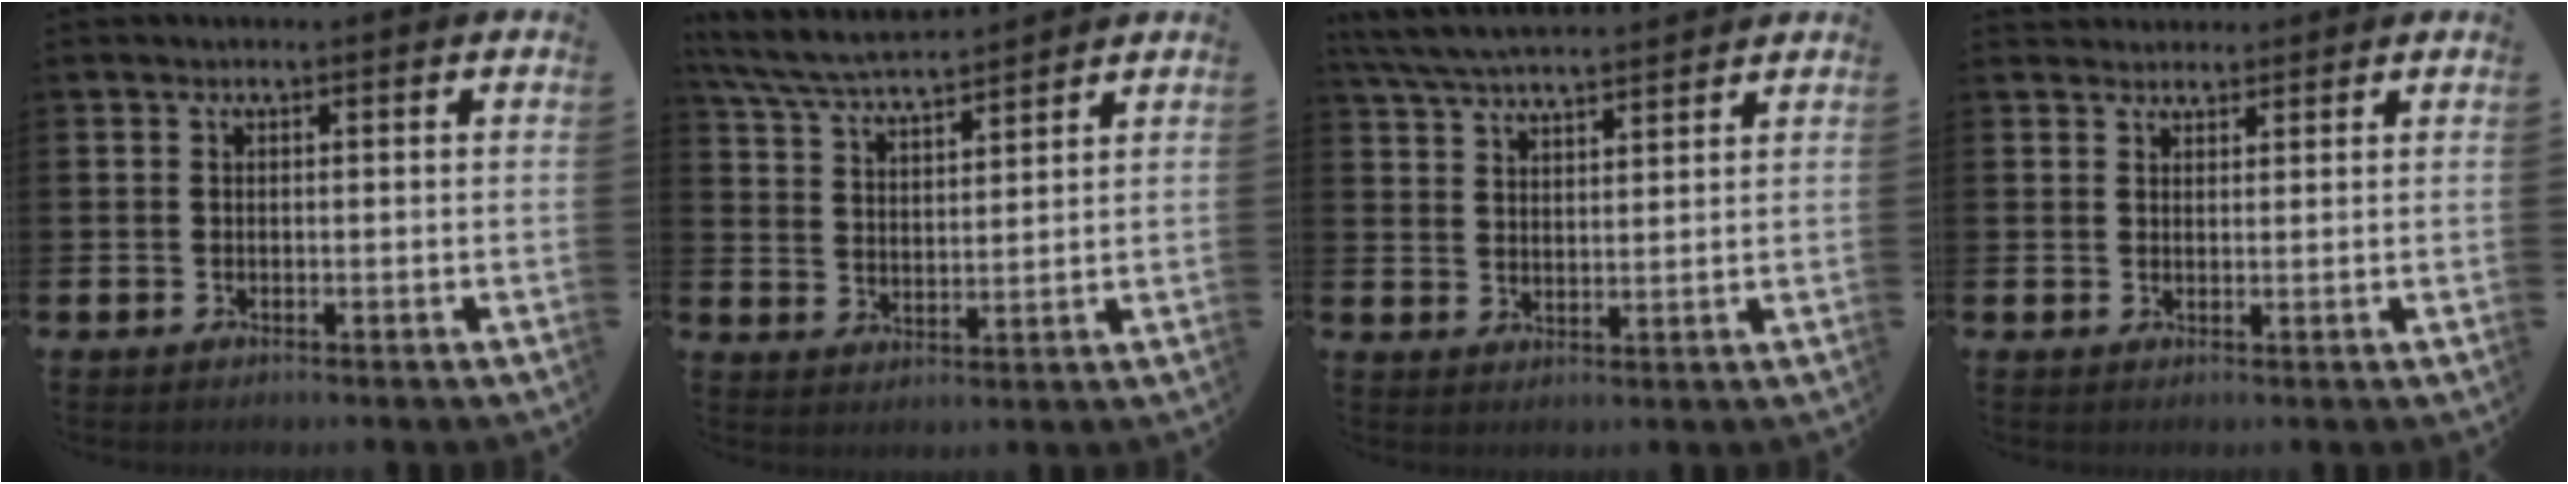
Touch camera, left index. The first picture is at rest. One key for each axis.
{"total": 6.1, "fx": 5.8, "fy": 0.6, "fz": 1.5, "tx": -0.051, "ty": -0.033, "tz": 0.102}
{"total": 5.9, "fx": 5.8, "fy": 0.4, "fz": 1.3, "tx": -0.043, "ty": -0.029, "tz": 0.104}
{"total": 2.4, "fx": 2.3, "fy": 0.8, "fz": -0.2, "tx": 0.016, "ty": -0.011, "tz": 0.039}